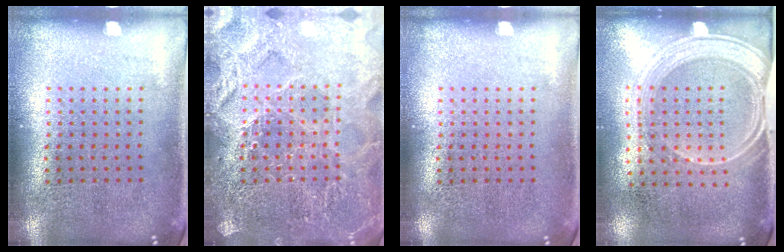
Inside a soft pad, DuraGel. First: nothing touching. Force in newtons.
{"total": 3.7, "press": 3.7, "slide": 0.4}
{"total": 0.0}
{"total": 1.7, "press": 1.4, "slide": 1.0}